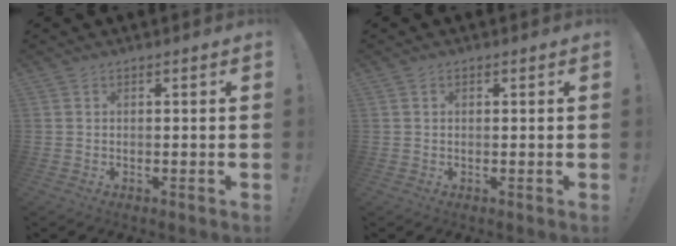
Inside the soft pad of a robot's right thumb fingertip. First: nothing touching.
{"total": 0.5, "force": [0.1, 0.5, 0.2], "torque": [0.002, 0.000, 0.000]}